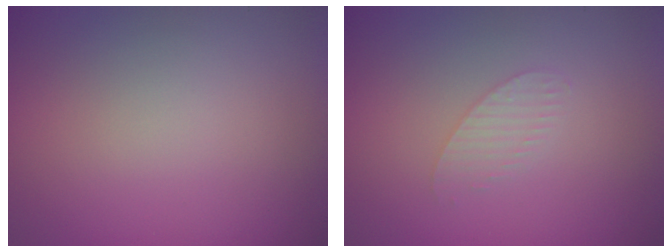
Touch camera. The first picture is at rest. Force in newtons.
{"total": 1.4, "press": 1.4, "slide": 0.1}